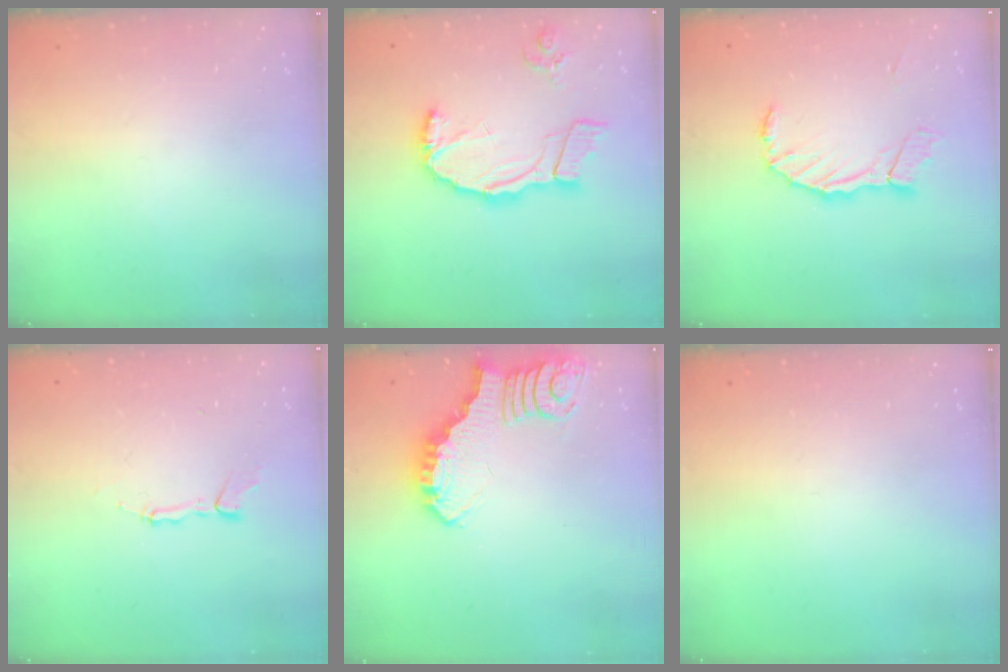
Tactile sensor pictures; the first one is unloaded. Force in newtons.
{"total": 15.5, "press": 15.4, "slide": 1.5}
{"total": 10.9, "press": 10.8, "slide": 1.3}
{"total": 4.6, "press": 4.6, "slide": 0.2}
{"total": 3.0, "press": 3.0, "slide": 0.5}
{"total": 0.0}